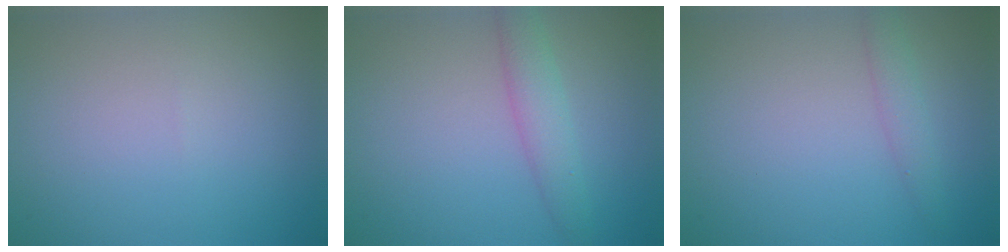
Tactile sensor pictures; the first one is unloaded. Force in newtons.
{"total": 2.7, "press": 2.6, "slide": 0.2}
{"total": 1.7, "press": 1.7, "slide": 0.0}